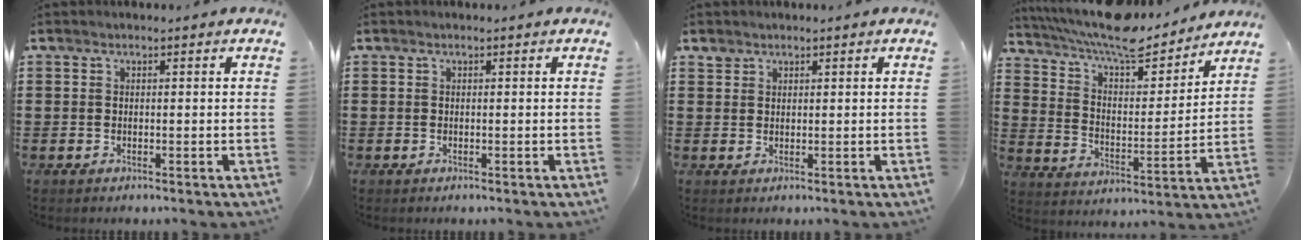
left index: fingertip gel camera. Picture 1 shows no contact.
{"total": 0.0}
{"total": 1.4, "force": [1.2, 0.7, 0.1], "torque": [-0.006, 0.002, 0.024]}
{"total": 9.3, "force": [8.3, 1.8, 3.8], "torque": [-0.100, -0.049, 0.144]}